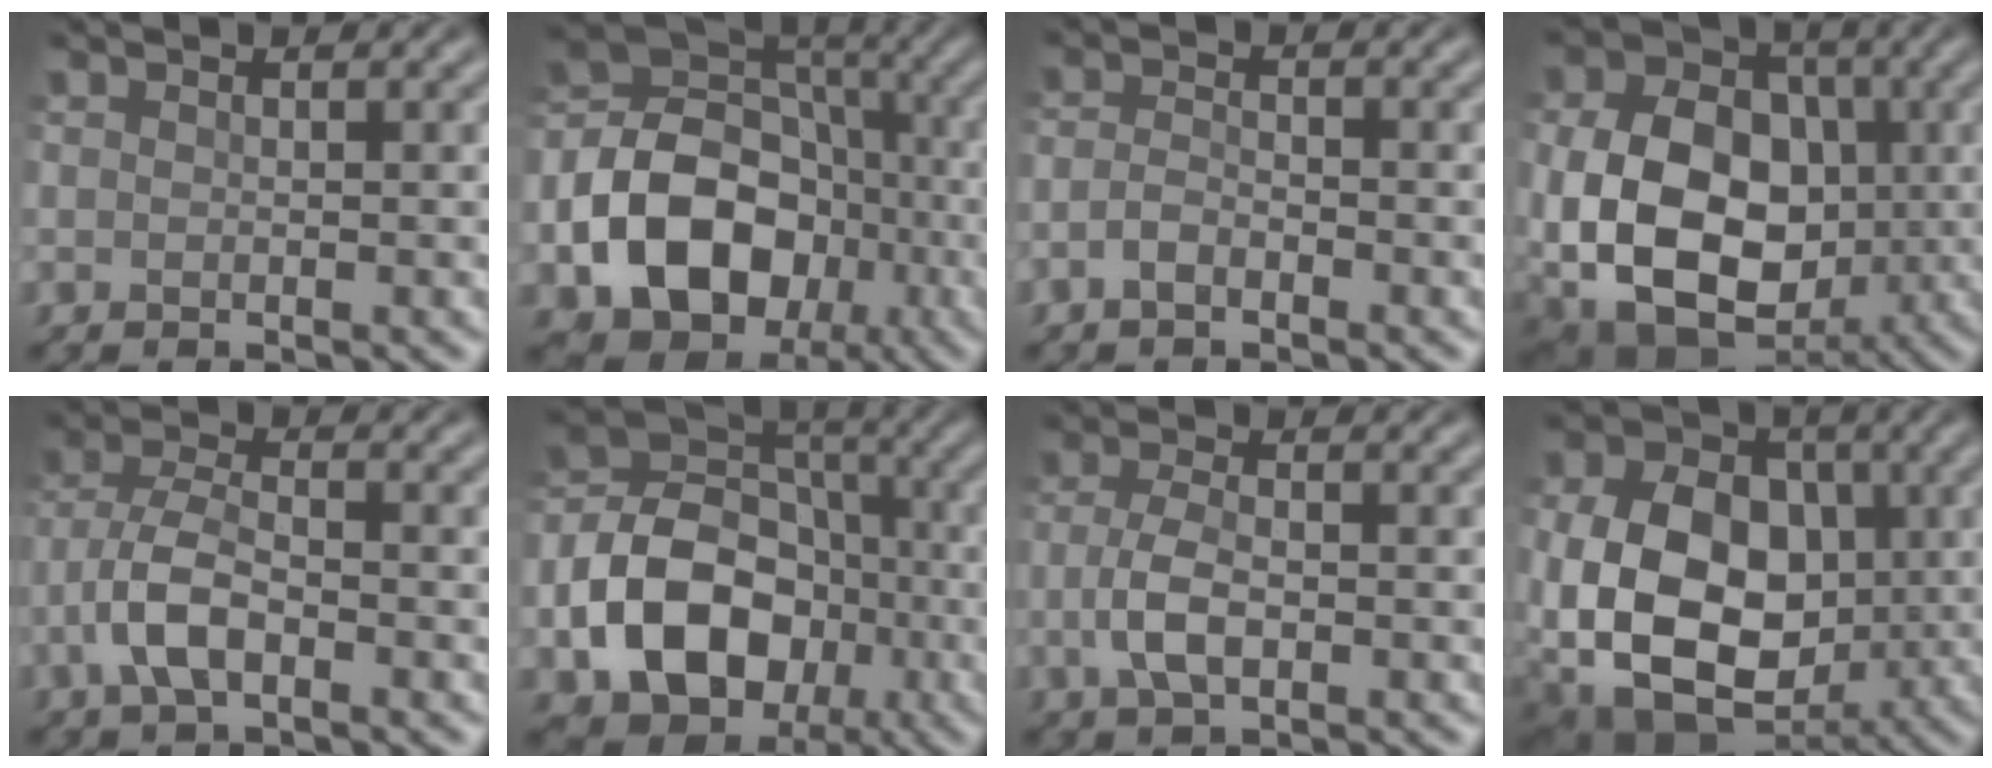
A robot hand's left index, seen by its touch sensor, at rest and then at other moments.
{"total": 12.6, "force": [-3.9, 9.6, 7.2], "torque": [-0.124, -0.007, -0.081]}
{"total": 1.7, "force": [-1.0, 0.7, 1.1], "torque": [-0.026, 0.002, -0.026]}
{"total": 16.5, "force": [-1.8, 12.7, 10.4], "torque": [-0.189, -0.007, -0.041]}
{"total": 4.5, "force": [-1.8, 2.0, 3.6], "torque": [-0.077, 0.005, -0.043]}
{"total": 10.9, "force": [-3.4, 8.1, 6.6], "torque": [-0.116, 0.000, -0.068]}
{"total": 3.5, "force": [-0.7, 1.7, 3.0], "torque": [-0.065, -0.003, -0.016]}
{"total": 18.1, "force": [-1.5, 14.1, 11.3], "torque": [-0.227, -0.012, -0.037]}